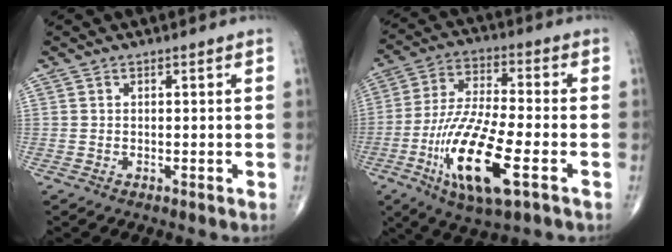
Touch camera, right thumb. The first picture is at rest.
{"total": 18.3, "force": [-6.4, 5.4, 16.3], "torque": [-0.333, 0.010, -0.110]}